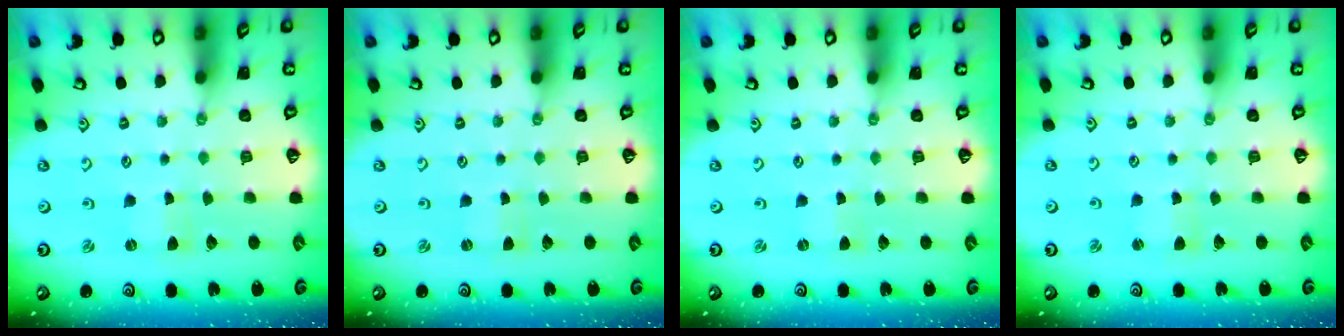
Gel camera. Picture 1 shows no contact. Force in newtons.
{"total": 0.0}
{"total": 0.0}
{"total": 1.0, "press": 1.0, "slide": 0.3}